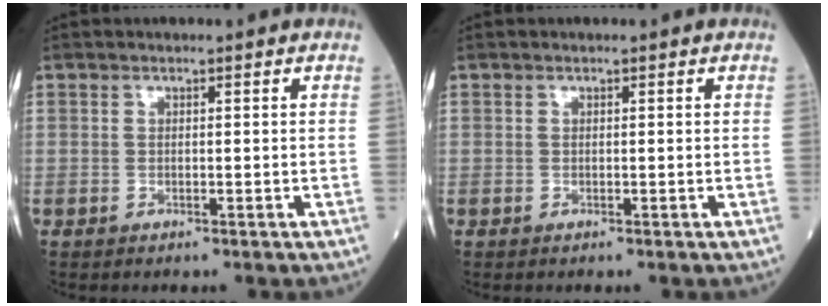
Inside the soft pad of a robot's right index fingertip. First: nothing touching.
{"total": 0.0}